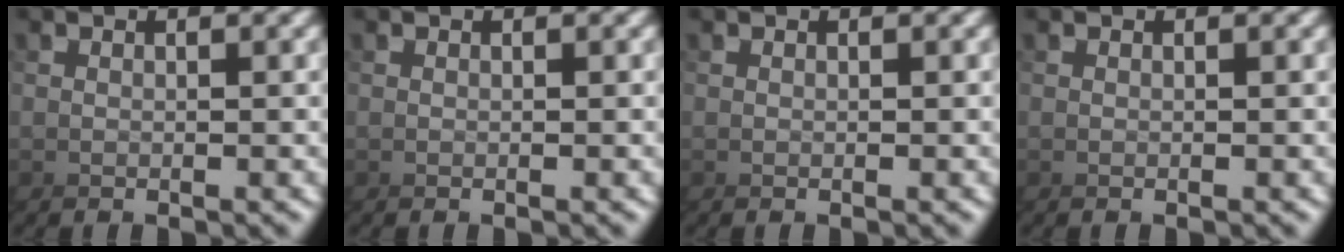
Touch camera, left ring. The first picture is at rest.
{"total": 0.0}
{"total": 0.0}
{"total": 0.0}